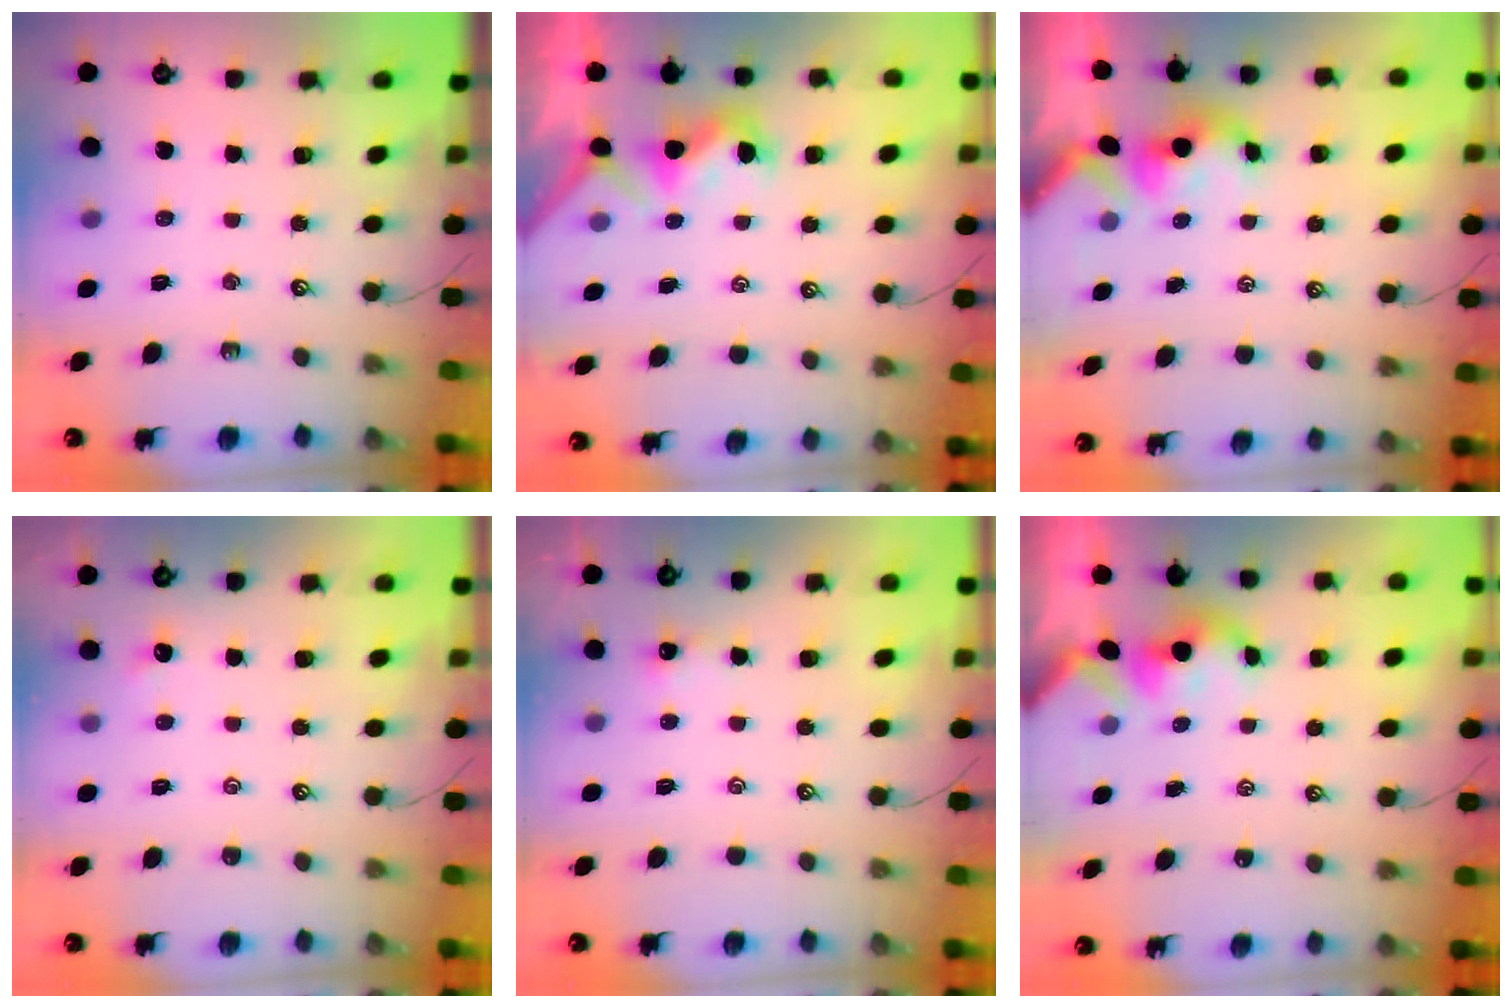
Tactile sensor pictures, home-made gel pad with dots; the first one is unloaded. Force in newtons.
{"total": 0.8, "press": 0.5, "slide": 0.6}
{"total": 1.7, "press": 1.5, "slide": 0.7}
{"total": 0.7, "press": 0.6, "slide": 0.3}
{"total": 1.6, "press": 1.5, "slide": 0.3}
{"total": 1.7, "press": 1.6, "slide": 0.2}